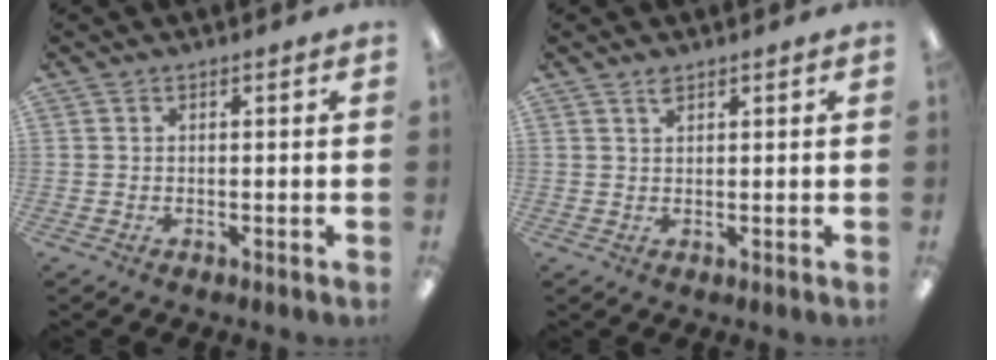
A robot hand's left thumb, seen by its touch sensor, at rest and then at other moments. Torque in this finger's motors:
{"motor_torque": [-0.07, 0.01, -0.10, -0.09, 0.01]}